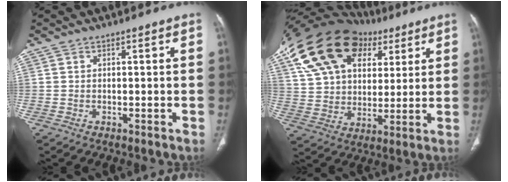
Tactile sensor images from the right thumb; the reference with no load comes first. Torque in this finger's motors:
{"motor_torque": [1.06, 3.58, 1.66, 0.40, 0.55]}